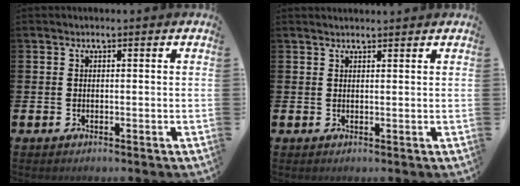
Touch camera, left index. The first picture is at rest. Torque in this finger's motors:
{"motor_torque": [-0.29, -1.69, -0.72, -0.06]}